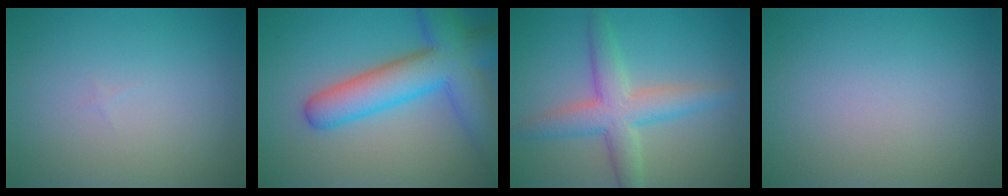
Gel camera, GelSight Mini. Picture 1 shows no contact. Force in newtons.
{"total": 9.0, "press": 9.0, "slide": 0.3}
{"total": 5.0, "press": 5.0, "slide": 0.1}
{"total": 0.0}